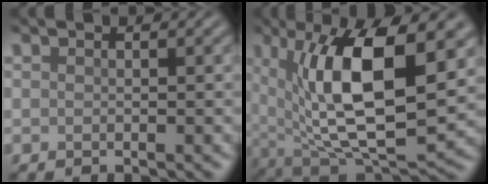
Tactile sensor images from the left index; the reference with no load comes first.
{"total": 13.4, "force": [2.8, 5.4, 11.9], "torque": [-0.196, -0.005, 0.049]}